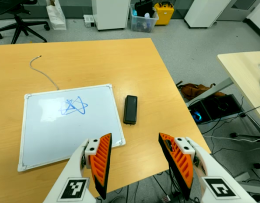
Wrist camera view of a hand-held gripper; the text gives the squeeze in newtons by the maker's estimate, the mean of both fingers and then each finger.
{"total": 0.0}